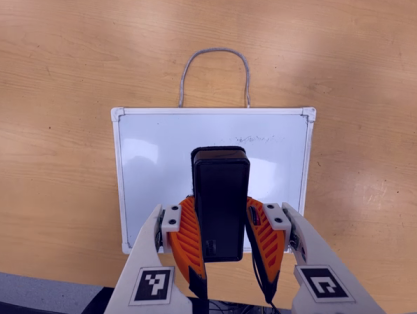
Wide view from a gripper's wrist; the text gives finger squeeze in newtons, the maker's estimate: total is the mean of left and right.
{"total": 8.6, "left": 7.4, "right": 9.7}